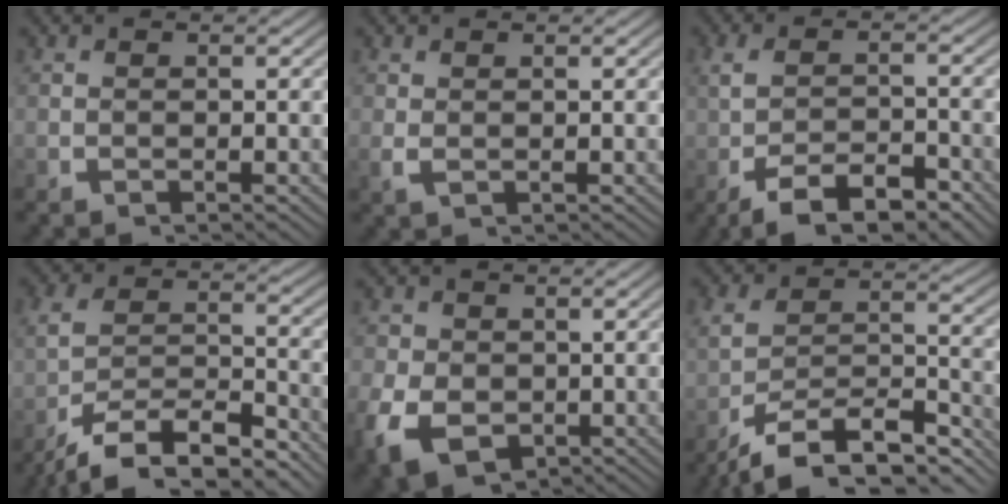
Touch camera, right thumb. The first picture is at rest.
{"total": 0.9, "force": [0.3, 0.3, 0.8], "torque": [-0.024, -0.003, 0.013]}
{"total": 5.9, "force": [-3.3, 2.6, 4.1], "torque": [-0.073, -0.012, -0.045]}
{"total": 9.3, "force": [-5.8, 5.3, 4.9], "torque": [-0.094, -0.032, -0.086]}
{"total": 7.2, "force": [-2.5, 5.4, 4.1], "torque": [-0.094, -0.047, -0.015]}
{"total": 12.0, "force": [-8.2, 6.3, 6.1], "torque": [-0.114, -0.042, -0.113]}